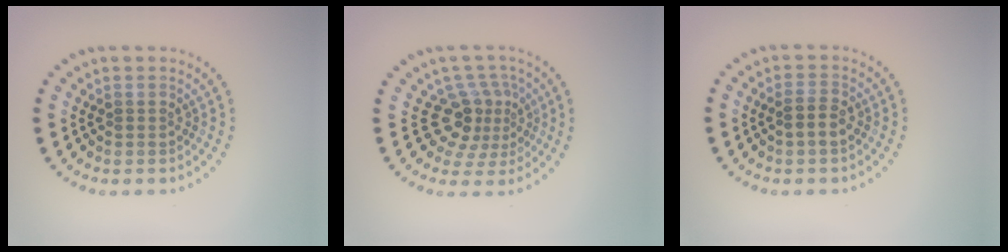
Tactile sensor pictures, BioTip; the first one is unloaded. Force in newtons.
{"total": 3.8, "press": 2.5, "slide": 2.8}
{"total": 1.8, "press": 1.8, "slide": 0.5}